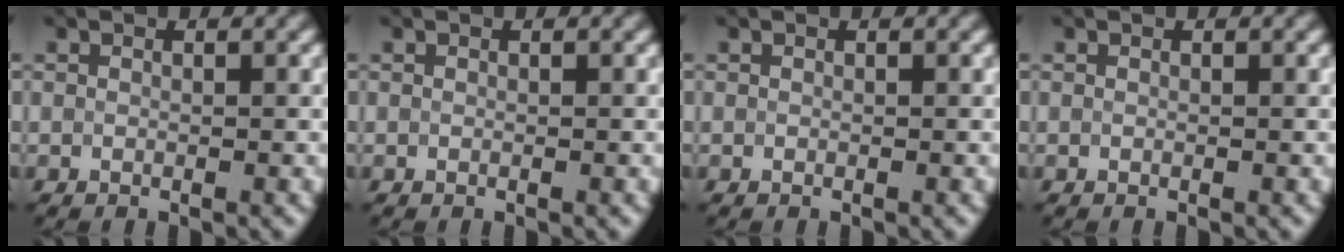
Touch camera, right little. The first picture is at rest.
{"total": 0.0}
{"total": 0.0}
{"total": 0.0}